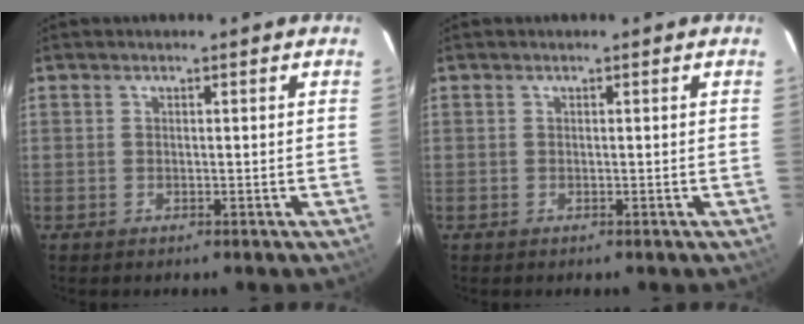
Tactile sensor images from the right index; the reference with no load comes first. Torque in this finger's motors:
{"motor_torque": [0.21, 0.21, 0.00, -0.01]}